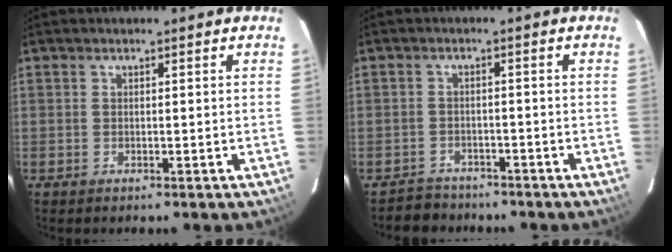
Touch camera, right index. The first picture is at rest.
{"total": 4.7, "force": [-3.9, 2.5, -0.2], "torque": [-0.010, 0.014, -0.064]}